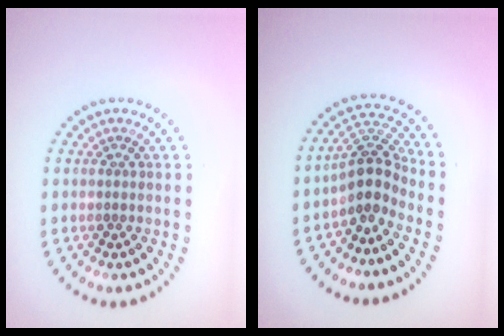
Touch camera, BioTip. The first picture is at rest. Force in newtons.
{"total": 3.8, "press": 2.9, "slide": 2.4}